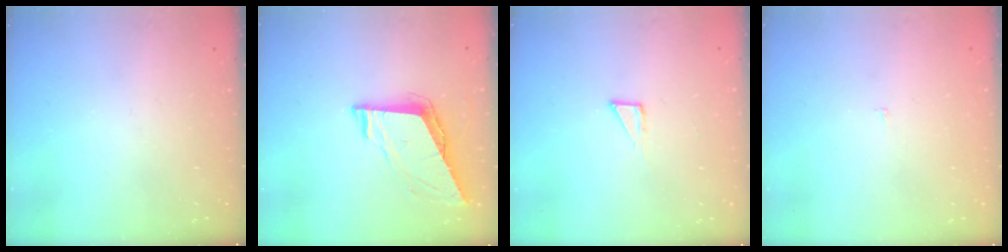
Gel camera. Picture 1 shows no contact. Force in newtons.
{"total": 7.5, "press": 7.5, "slide": 0.5}
{"total": 2.8, "press": 2.8, "slide": 0.2}
{"total": 2.2, "press": 2.2, "slide": 0.2}